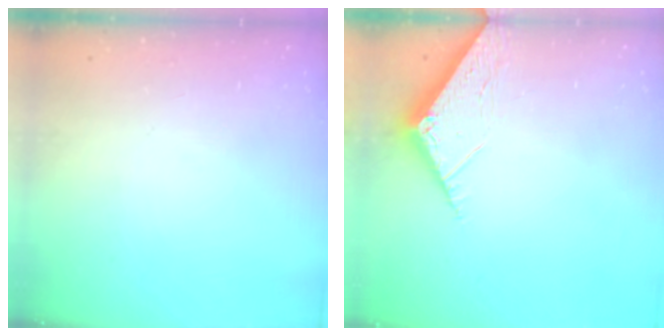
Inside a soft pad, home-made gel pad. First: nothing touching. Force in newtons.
{"total": 6.1, "press": 6.1, "slide": 0.4}